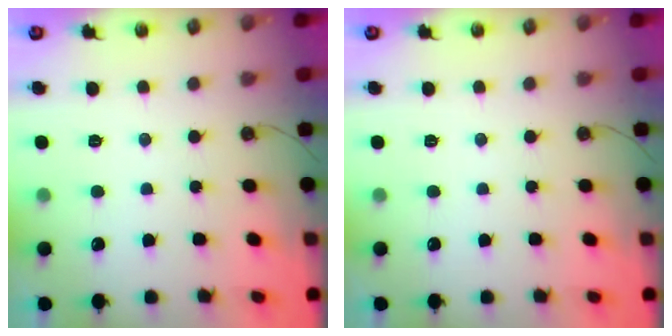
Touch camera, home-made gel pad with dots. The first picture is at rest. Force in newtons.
{"total": 0.0}